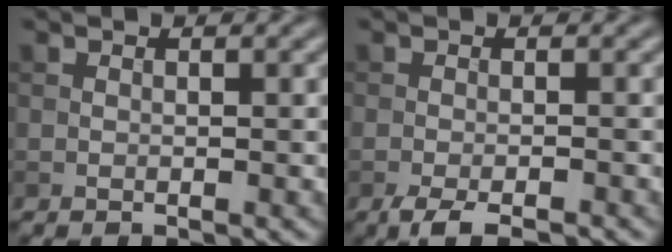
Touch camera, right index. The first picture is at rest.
{"total": 3.3, "force": [-2.4, 0.6, 2.2], "torque": [-0.039, -0.005, -0.044]}